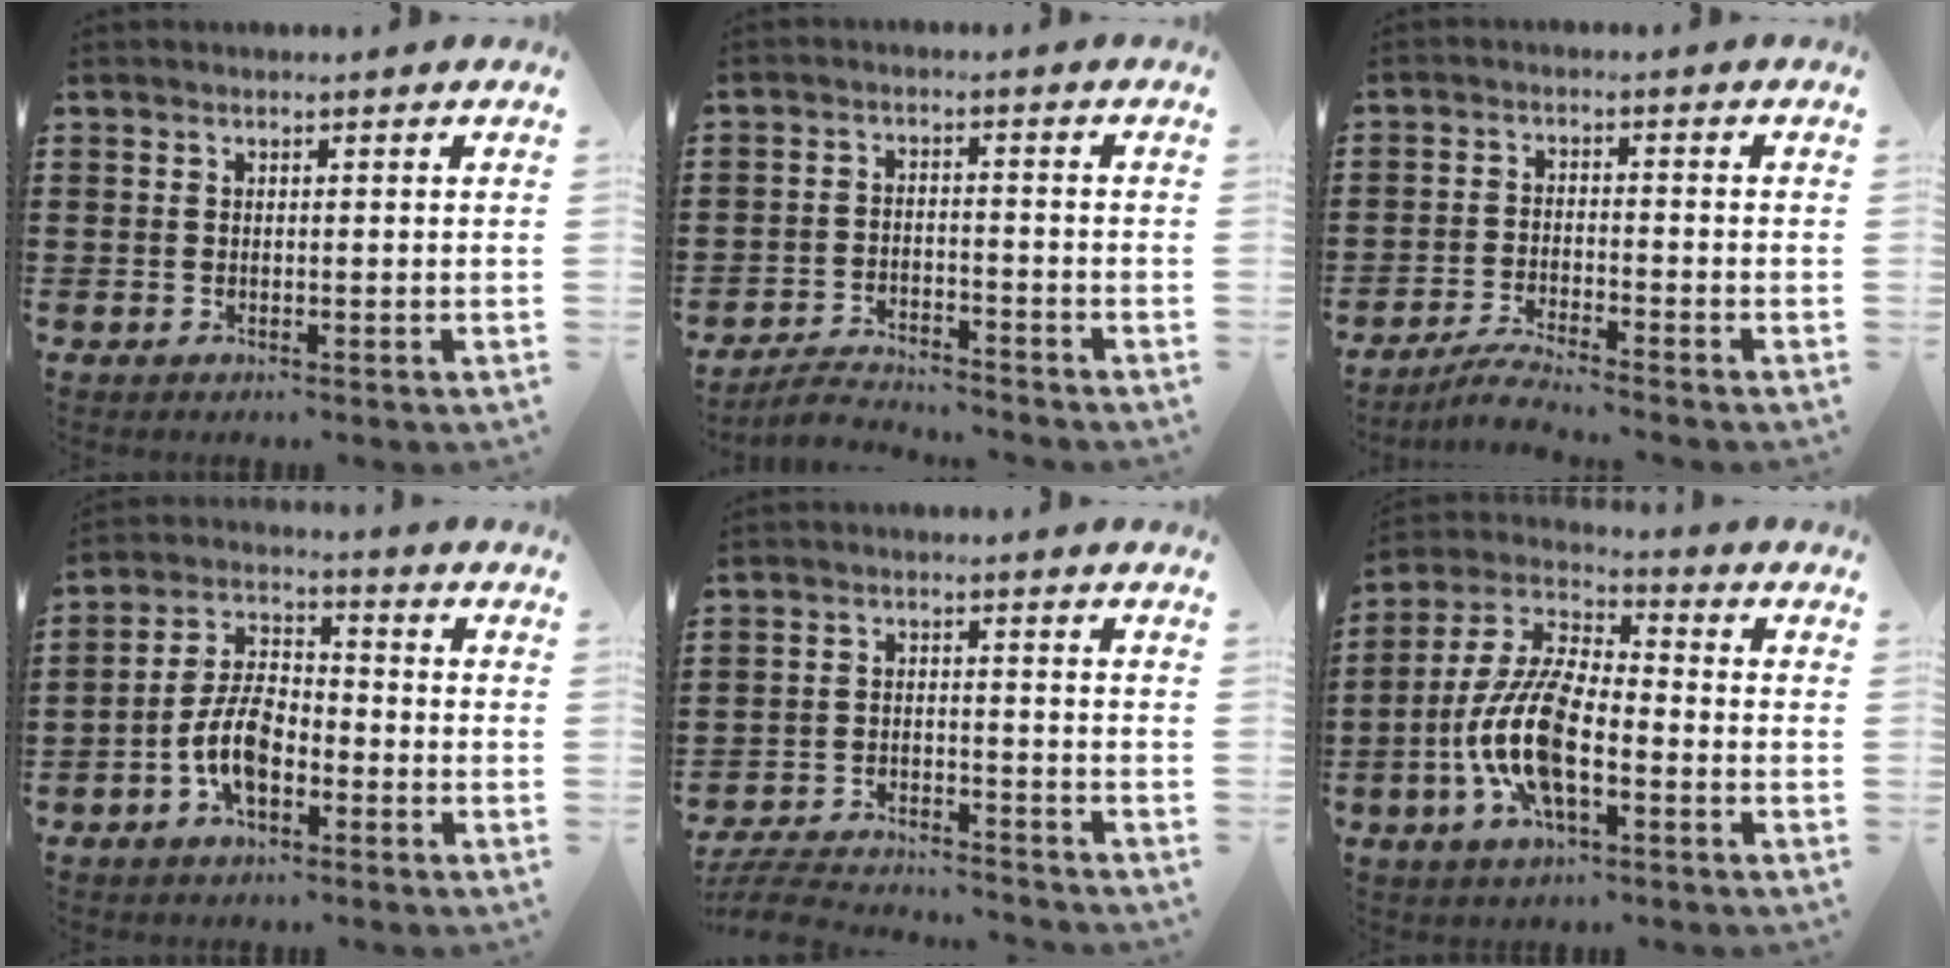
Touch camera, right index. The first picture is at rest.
{"total": 3.6, "force": [-3.5, 0.4, 0.3], "torque": [-0.019, 0.004, -0.077]}
{"total": 3.7, "force": [-3.6, -0.2, 1.0], "torque": [-0.025, -0.001, -0.073]}
{"total": 7.9, "force": [-3.2, 4.2, 5.9], "torque": [-0.140, 0.005, -0.067]}
{"total": 5.7, "force": [-5.6, 0.4, 1.0], "torque": [-0.034, 0.000, -0.116]}
{"total": 12.2, "force": [-3.8, 5.1, 10.4], "torque": [-0.250, -0.006, -0.079]}